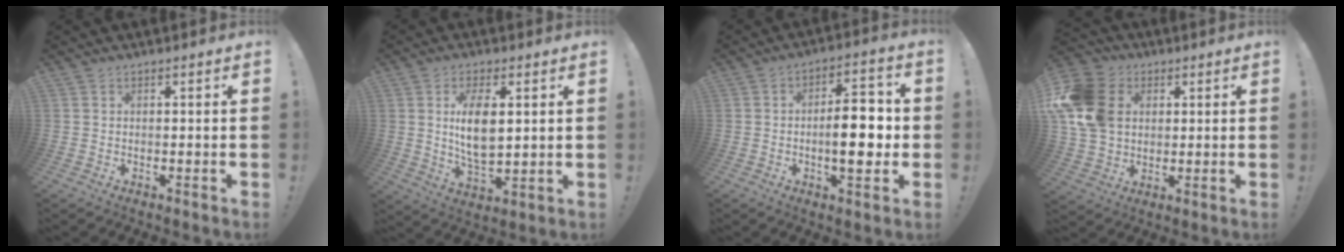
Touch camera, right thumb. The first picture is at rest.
{"total": 10.5, "force": [2.3, 5.1, 8.9], "torque": [-0.172, -0.015, 0.033]}
{"total": 12.4, "force": [-1.5, 4.9, 11.3], "torque": [-0.162, 0.008, -0.031]}
{"total": 16.9, "force": [3.2, 13.8, 9.1], "torque": [-0.168, -0.003, 0.067]}